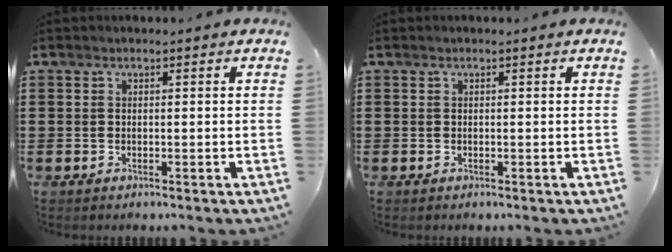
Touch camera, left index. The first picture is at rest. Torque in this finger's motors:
{"motor_torque": [-0.01, -0.01, 0.00, 0.00]}